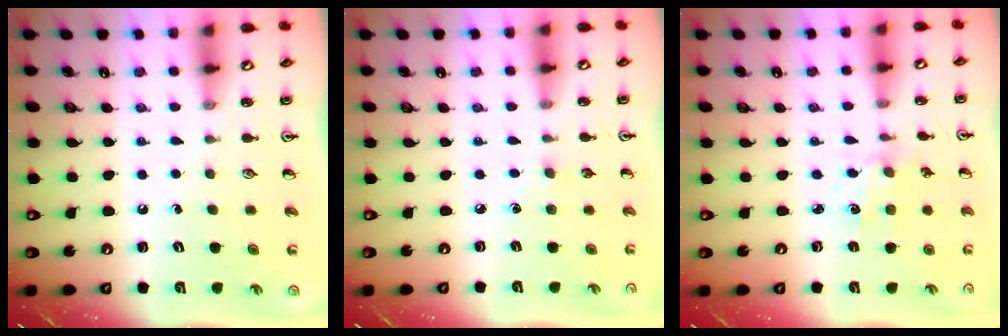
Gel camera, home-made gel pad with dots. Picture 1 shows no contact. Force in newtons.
{"total": 3.6, "press": 3.6, "slide": 0.6}
{"total": 2.0, "press": 1.9, "slide": 0.4}